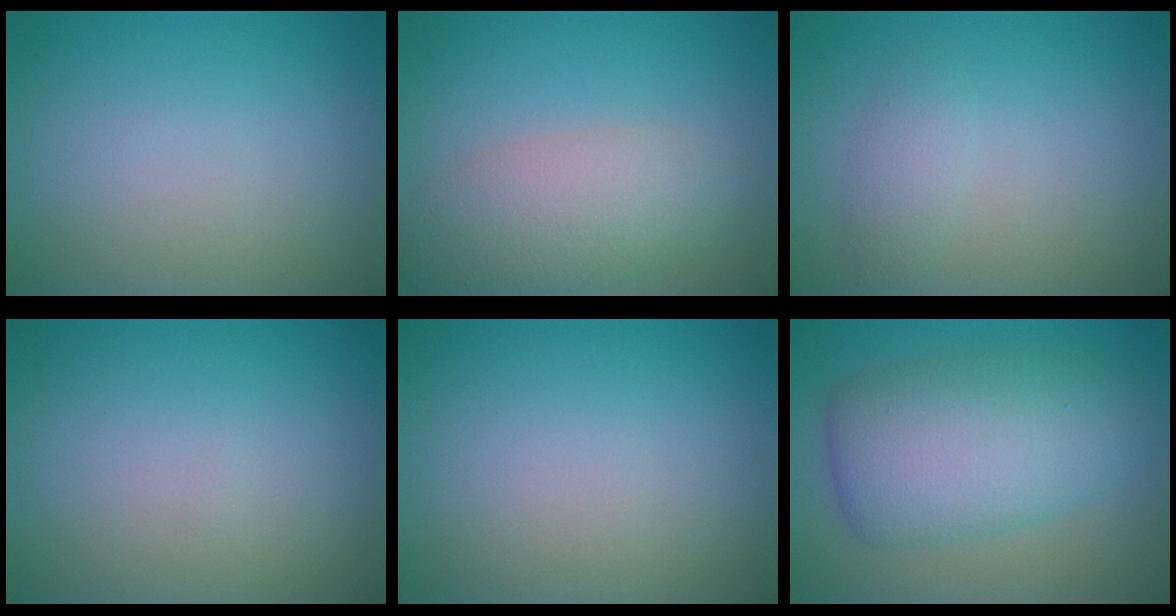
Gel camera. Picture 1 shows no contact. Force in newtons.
{"total": 5.4, "press": 5.4, "slide": 0.3}
{"total": 1.5, "press": 1.5, "slide": 0.0}
{"total": 0.0}
{"total": 0.0}
{"total": 7.7, "press": 7.7, "slide": 0.1}